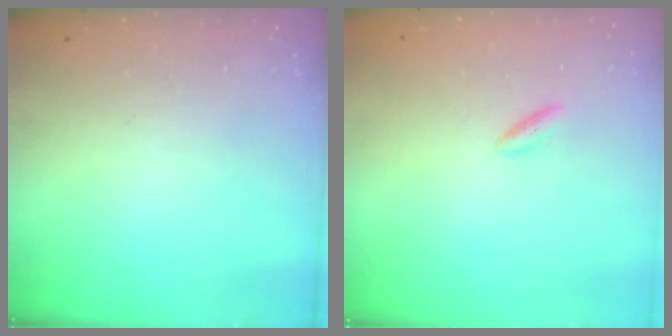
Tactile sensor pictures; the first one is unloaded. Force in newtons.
{"total": 2.3, "press": 2.1, "slide": 1.0}